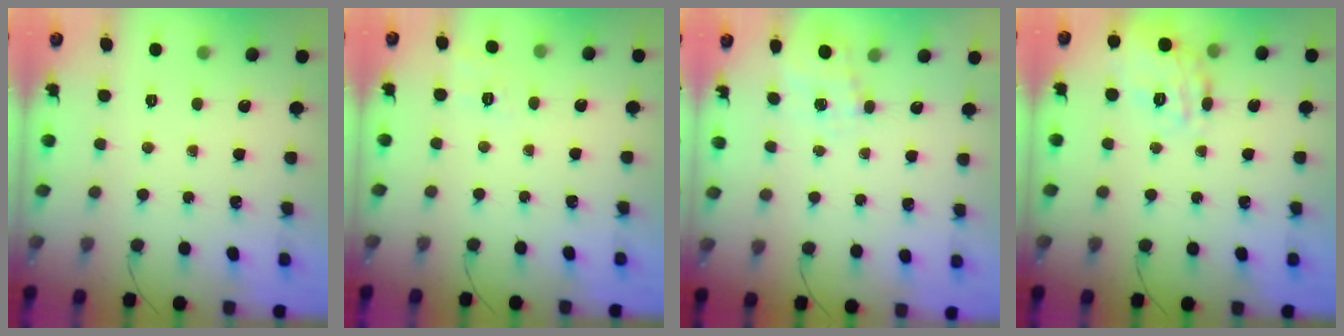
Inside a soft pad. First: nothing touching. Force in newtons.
{"total": 6.5, "press": 6.2, "slide": 2.0}
{"total": 6.1, "press": 6.0, "slide": 1.3}
{"total": 16.8, "press": 16.8, "slide": 0.6}